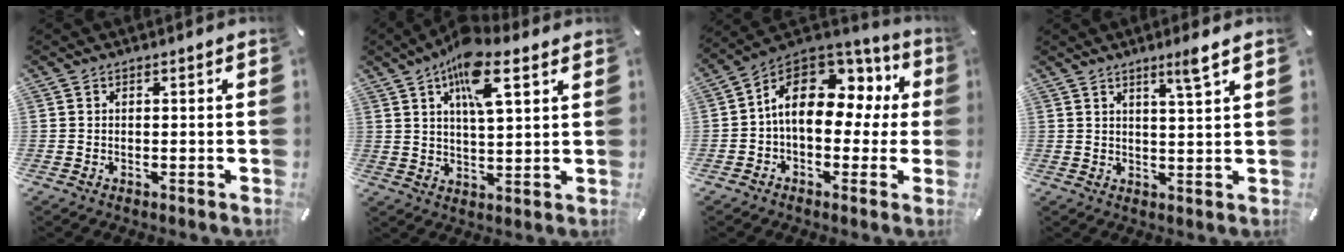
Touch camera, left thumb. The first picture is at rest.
{"total": 11.7, "force": [6.6, 3.9, 8.8], "torque": [-0.150, -0.017, 0.113]}
{"total": 15.6, "force": [3.7, 10.0, 11.3], "torque": [-0.187, -0.011, 0.066]}
{"total": 5.2, "force": [3.6, -0.4, 3.8], "torque": [-0.065, -0.017, 0.055]}